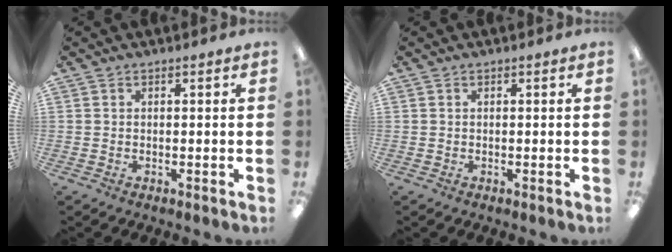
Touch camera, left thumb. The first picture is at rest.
{"total": 0.0}